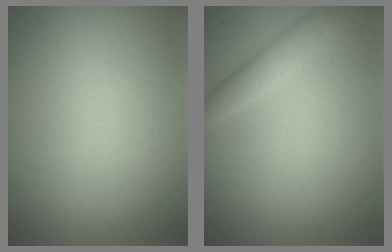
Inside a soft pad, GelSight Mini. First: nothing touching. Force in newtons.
{"total": 2.0, "press": 2.0, "slide": 0.1}